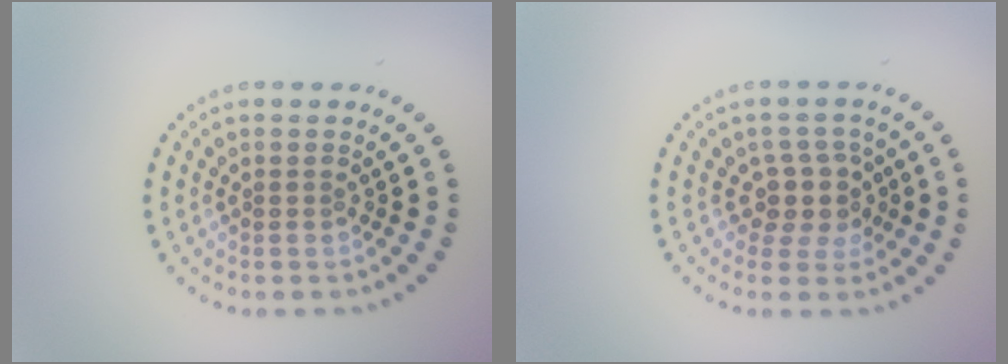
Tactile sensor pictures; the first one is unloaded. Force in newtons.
{"total": 2.8, "press": 2.2, "slide": 1.8}